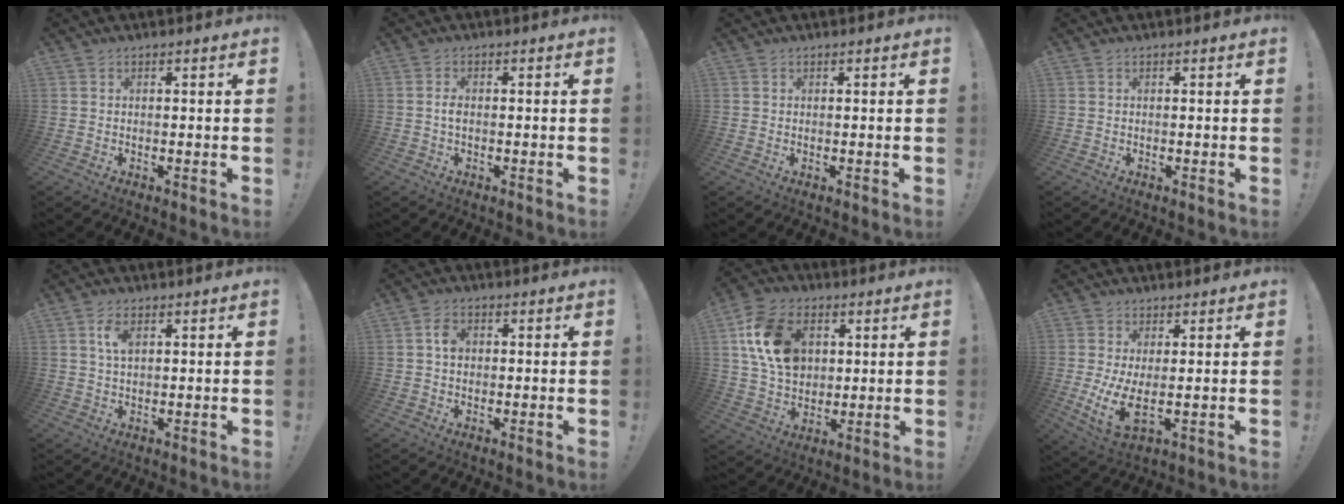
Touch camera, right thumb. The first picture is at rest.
{"total": 1.9, "force": [-0.7, 1.1, 1.4], "torque": [-0.016, 0.002, -0.014]}
{"total": 0.0}
{"total": 0.0}
{"total": 4.5, "force": [1.7, 2.3, 3.5], "torque": [-0.060, -0.001, 0.028]}
{"total": 3.9, "force": [0.4, 2.8, 2.6], "torque": [-0.034, 0.002, 0.006]}
{"total": 16.5, "force": [5.0, 12.1, 10.0], "torque": [-0.166, -0.008, 0.102]}
{"total": 7.1, "force": [0.9, 2.7, 6.5], "torque": [-0.113, -0.028, 0.018]}